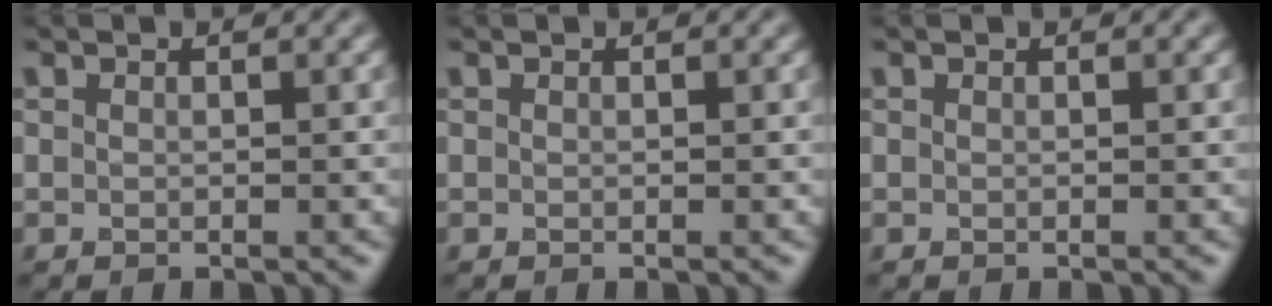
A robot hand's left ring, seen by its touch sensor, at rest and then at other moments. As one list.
[{"total": 0.0}, {"total": 0.0}]